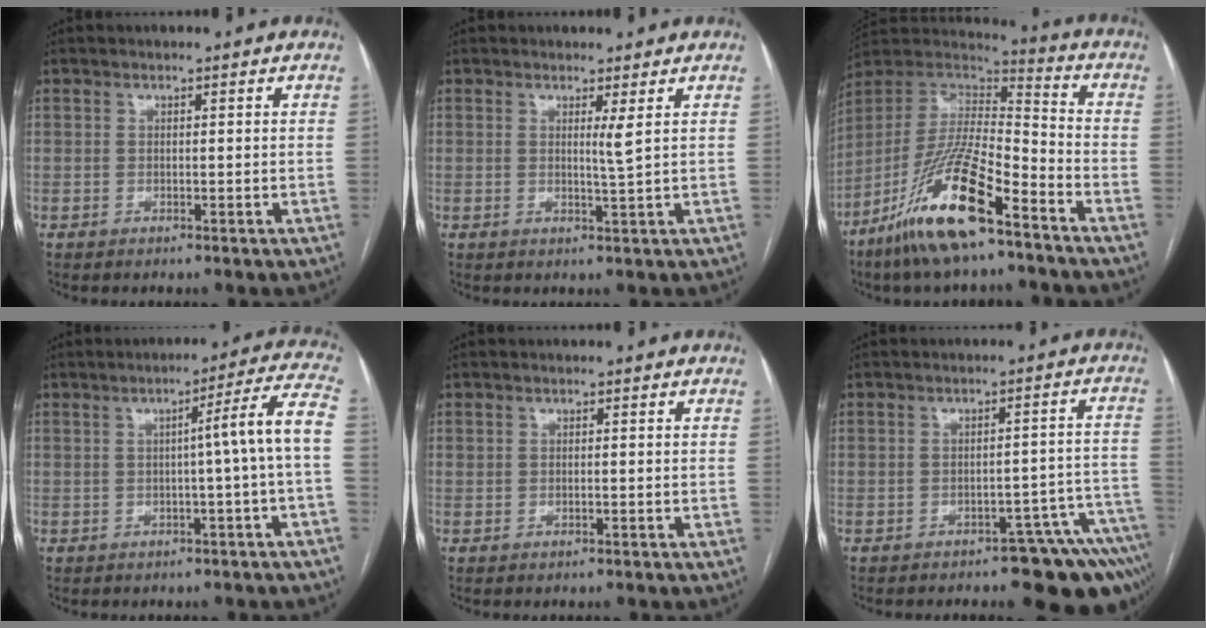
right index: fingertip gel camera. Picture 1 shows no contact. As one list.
[{"total": 1.7, "force": [0.6, -0.6, 1.4], "torque": [-0.029, -0.009, 0.013]}, {"total": 18.6, "force": [-11.6, 3.3, 14.2], "torque": [-0.304, -0.023, -0.217]}, {"total": 8.0, "force": [-0.6, -1.6, 7.8], "torque": [-0.098, 0.016, -0.008]}, {"total": 0.0}, {"total": 12.0, "force": [-9.7, 3.0, 6.4], "torque": [-0.009, 0.039, -0.113]}]